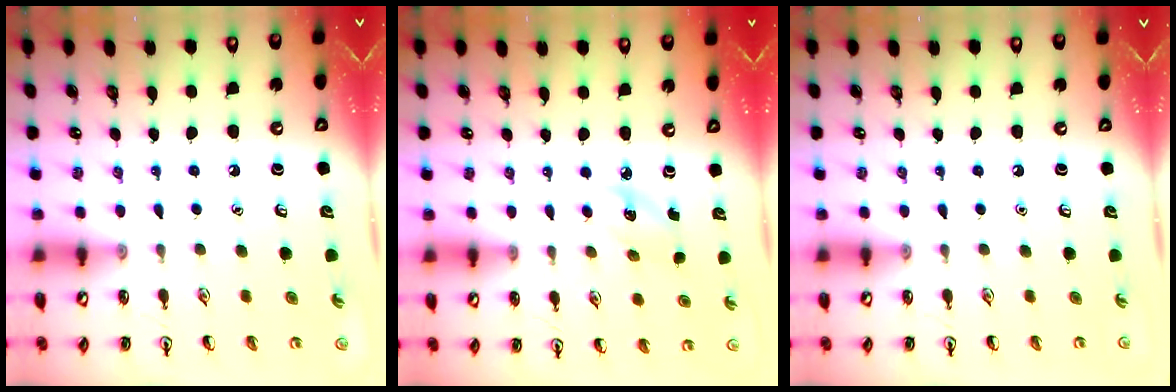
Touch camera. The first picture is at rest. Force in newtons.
{"total": 2.6, "press": 2.5, "slide": 0.8}
{"total": 0.0}